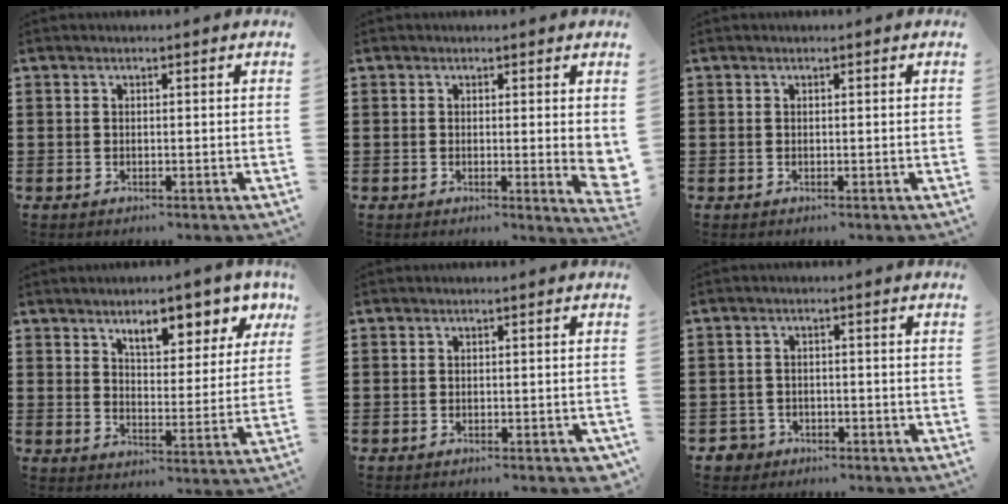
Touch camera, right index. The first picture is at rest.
{"total": 2.6, "force": [0.4, 0.7, 2.5], "torque": [-0.032, -0.007, 0.005]}
{"total": 0.0}
{"total": 7.2, "force": [5.3, 2.6, 4.1], "torque": [-0.069, -0.013, 0.086]}
{"total": 0.8, "force": [-0.7, 0.0, 0.4], "torque": [-0.010, -0.007, -0.011]}
{"total": 2.6, "force": [-2.2, 1.4, 0.2], "torque": [-0.010, 0.003, -0.048]}